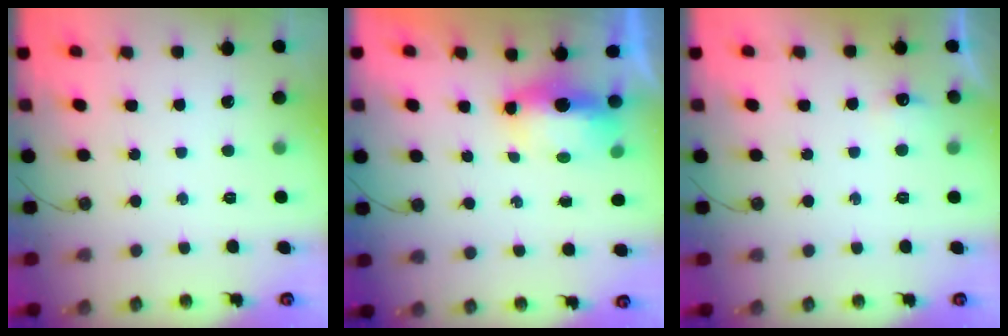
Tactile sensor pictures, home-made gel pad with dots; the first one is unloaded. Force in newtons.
{"total": 8.3, "press": 7.1, "slide": 4.2}
{"total": 5.1, "press": 5.1, "slide": 0.7}